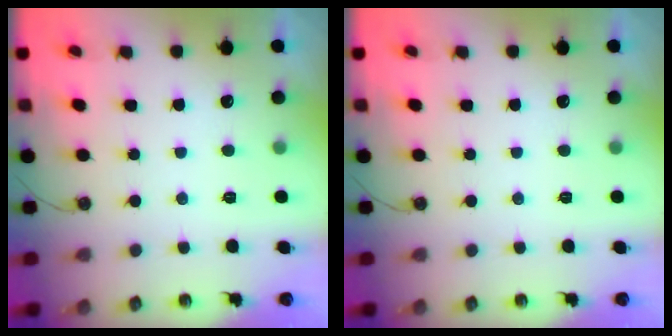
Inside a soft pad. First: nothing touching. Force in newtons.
{"total": 0.0}